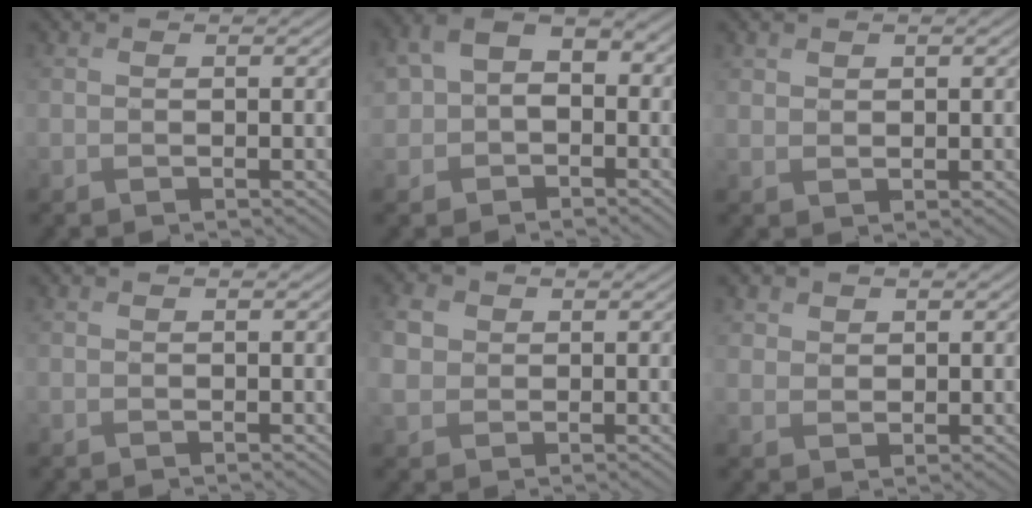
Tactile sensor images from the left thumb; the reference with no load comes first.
{"total": 6.0, "force": [-0.5, 5.1, 3.3], "torque": [-0.074, 0.006, -0.029]}
{"total": 1.7, "force": [1.3, 1.1, 0.3], "torque": [-0.006, -0.003, 0.025]}
{"total": 0.0}
{"total": 3.9, "force": [1.0, 3.3, 1.8], "torque": [-0.064, 0.011, 0.016]}
{"total": 4.1, "force": [2.5, 3.0, 1.3], "torque": [-0.057, -0.001, 0.051]}